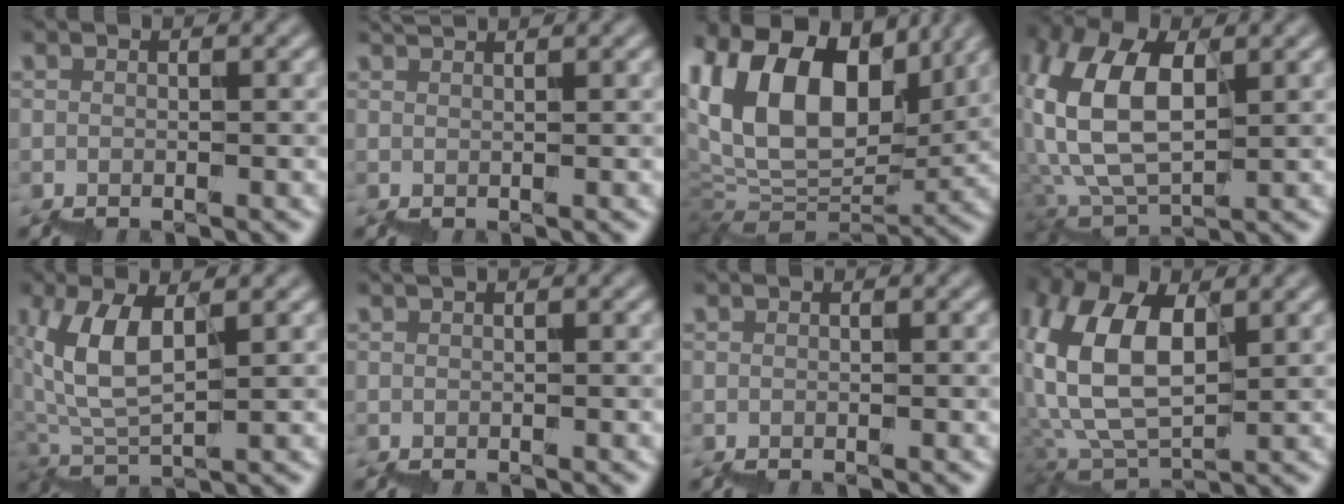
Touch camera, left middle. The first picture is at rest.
{"total": 0.8, "force": [0.4, 0.2, 0.7], "torque": [-0.004, -0.006, 0.010]}
{"total": 14.7, "force": [8.5, 7.7, 9.1], "torque": [-0.152, 0.039, 0.145]}
{"total": 7.8, "force": [3.6, 3.6, 5.9], "torque": [-0.140, 0.020, 0.063]}
{"total": 5.3, "force": [3.8, 1.0, 3.5], "torque": [-0.077, 0.004, 0.077]}
{"total": 0.0}
{"total": 0.0}
{"total": 8.3, "force": [4.5, 3.7, 5.9], "torque": [-0.141, 0.020, 0.082]}